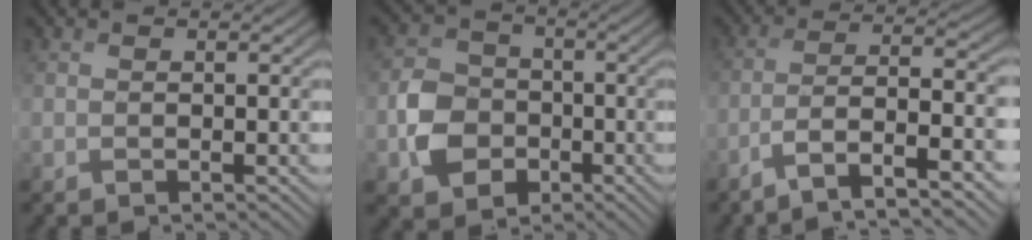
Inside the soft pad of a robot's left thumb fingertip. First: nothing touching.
{"total": 6.7, "force": [-2.1, 5.6, 3.0], "torque": [-0.063, -0.005, -0.051]}
{"total": 9.3, "force": [-6.1, 1.4, 6.9], "torque": [-0.100, 0.024, -0.109]}